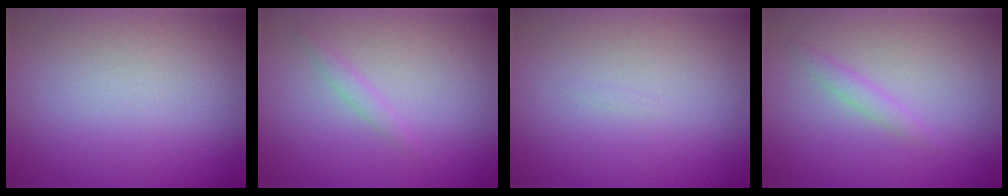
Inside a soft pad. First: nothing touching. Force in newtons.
{"total": 1.0, "press": 1.0, "slide": 0.1}
{"total": 0.0}
{"total": 1.1, "press": 1.1, "slide": 0.1}